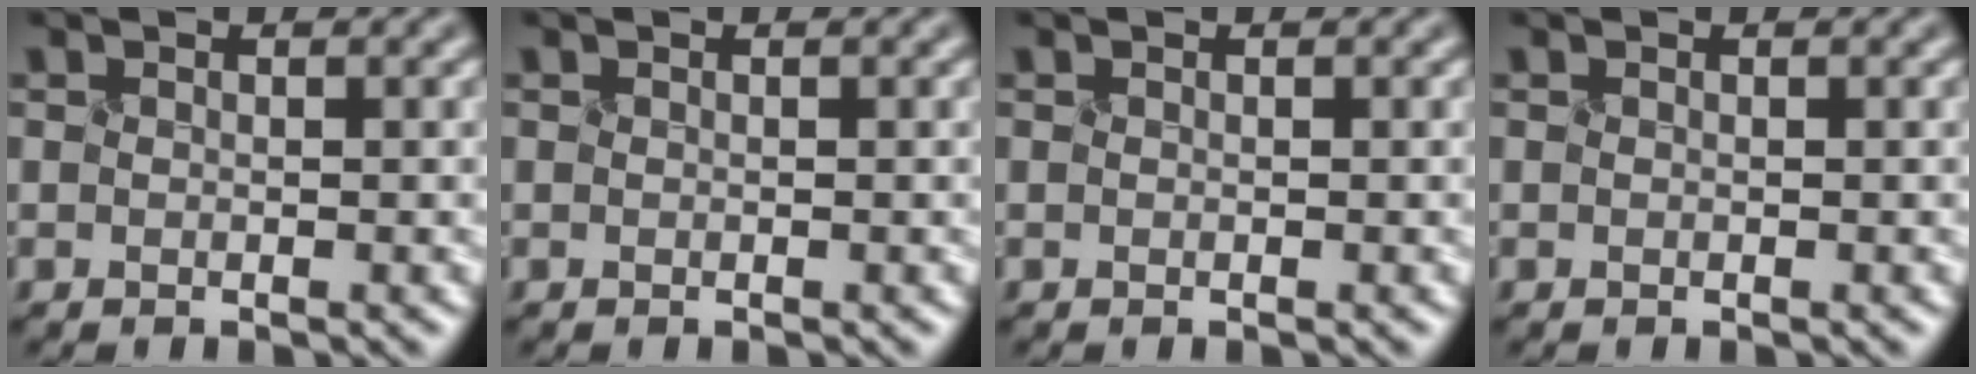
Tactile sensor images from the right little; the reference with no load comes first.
{"total": 0.0}
{"total": 0.0}
{"total": 0.0}